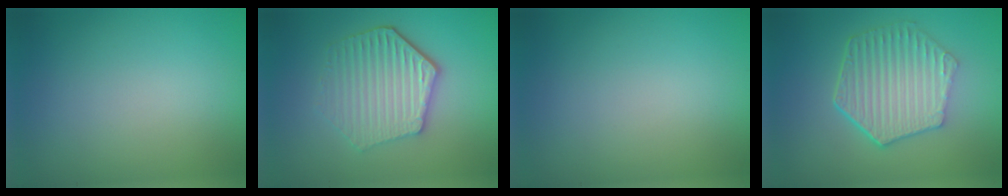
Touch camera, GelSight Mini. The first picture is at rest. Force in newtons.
{"total": 5.3, "press": 4.3, "slide": 3.2}
{"total": 0.0}
{"total": 6.5, "press": 4.8, "slide": 4.3}